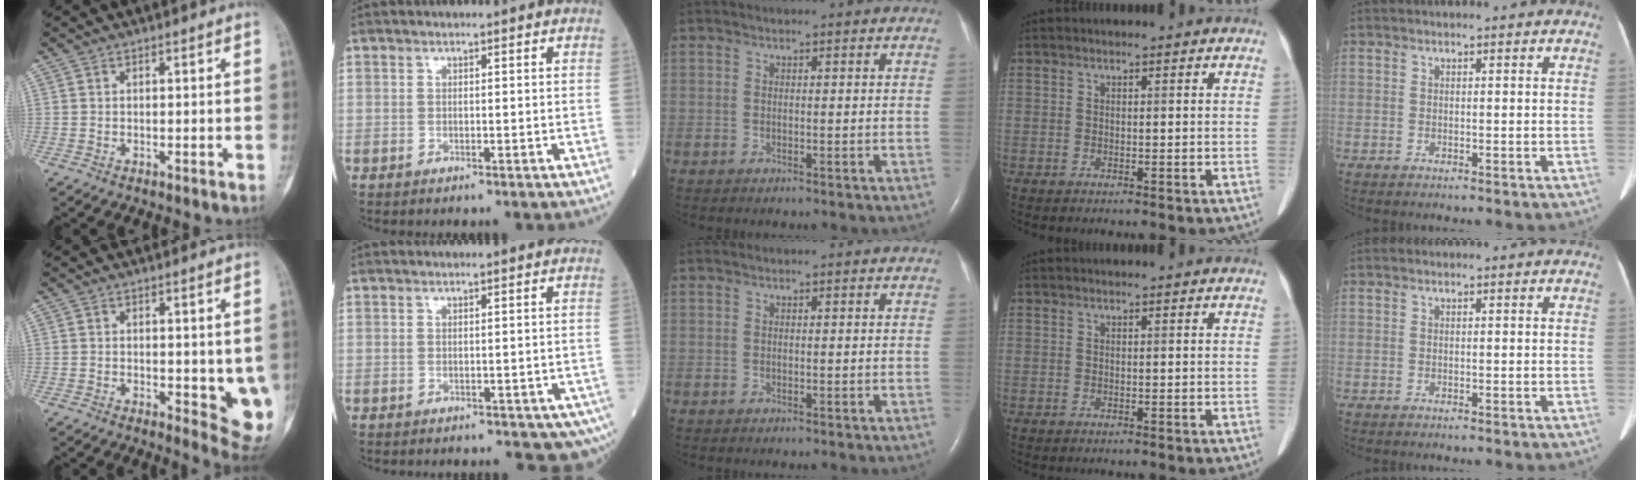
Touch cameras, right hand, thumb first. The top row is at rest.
{"thumb": {"total": 8.1, "force": [-0.5, 3.4, 7.3], "torque": [-0.060, -0.018, -0.001]}, "index": {"total": 5.5, "force": [-2.2, 2.9, 4.1], "torque": [-0.061, 0.005, -0.025]}}